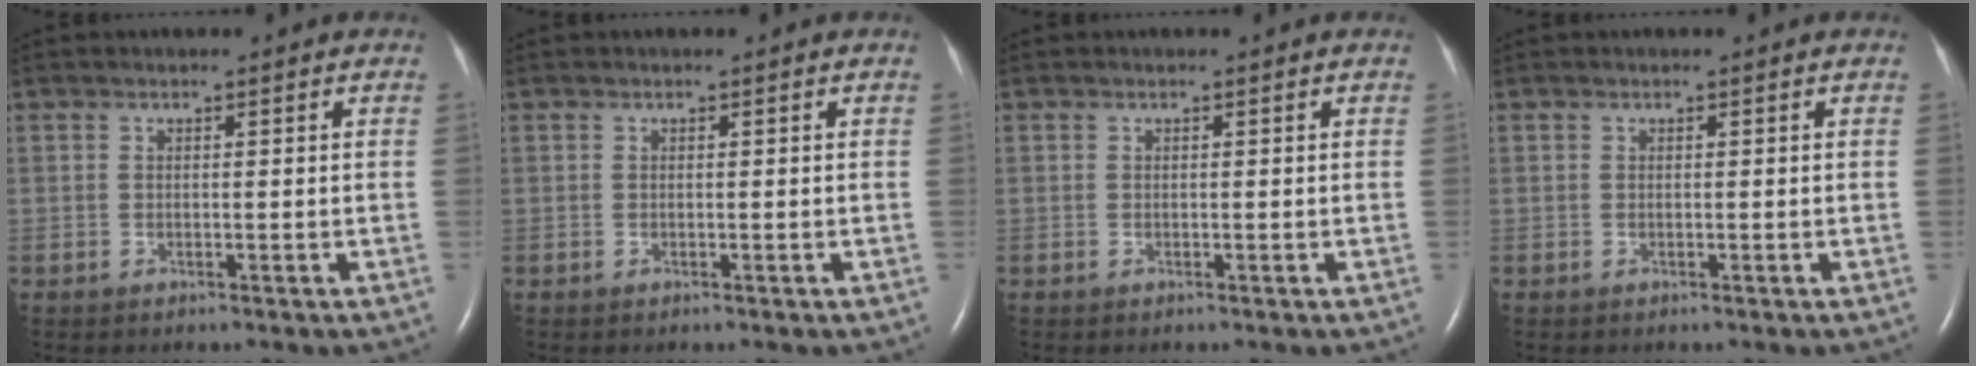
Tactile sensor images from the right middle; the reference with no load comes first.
{"total": 0.0}
{"total": 0.0}
{"total": 0.0}